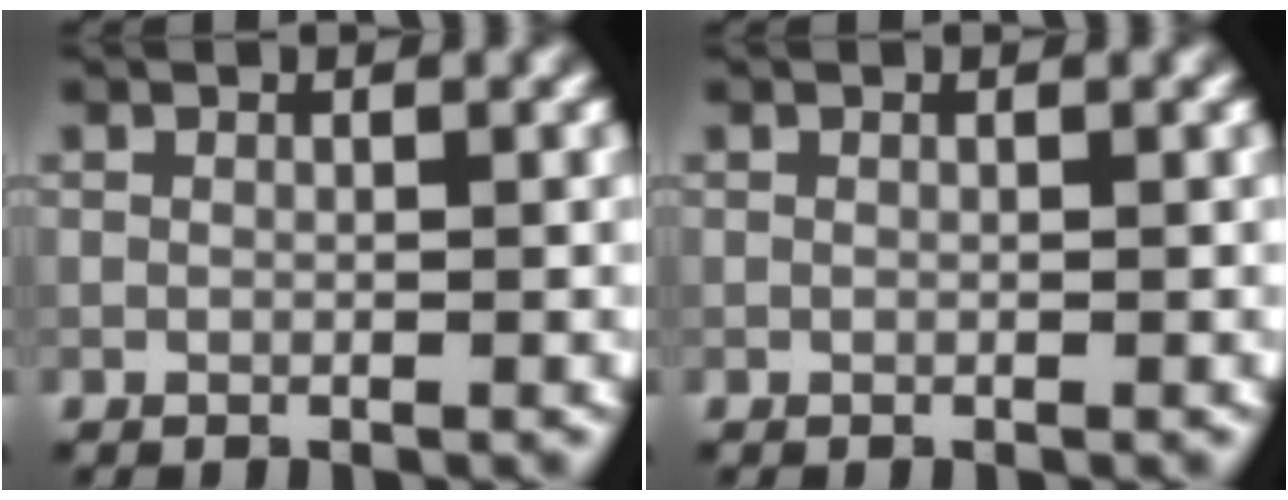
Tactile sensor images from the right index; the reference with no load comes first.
{"total": 0.0}